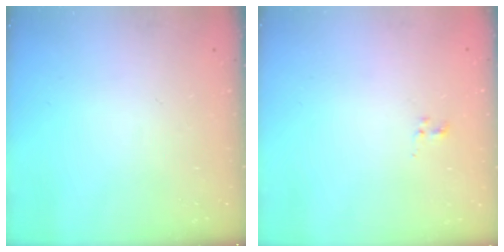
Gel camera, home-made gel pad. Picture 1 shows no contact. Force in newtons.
{"total": 0.7, "press": 0.4, "slide": 0.6}